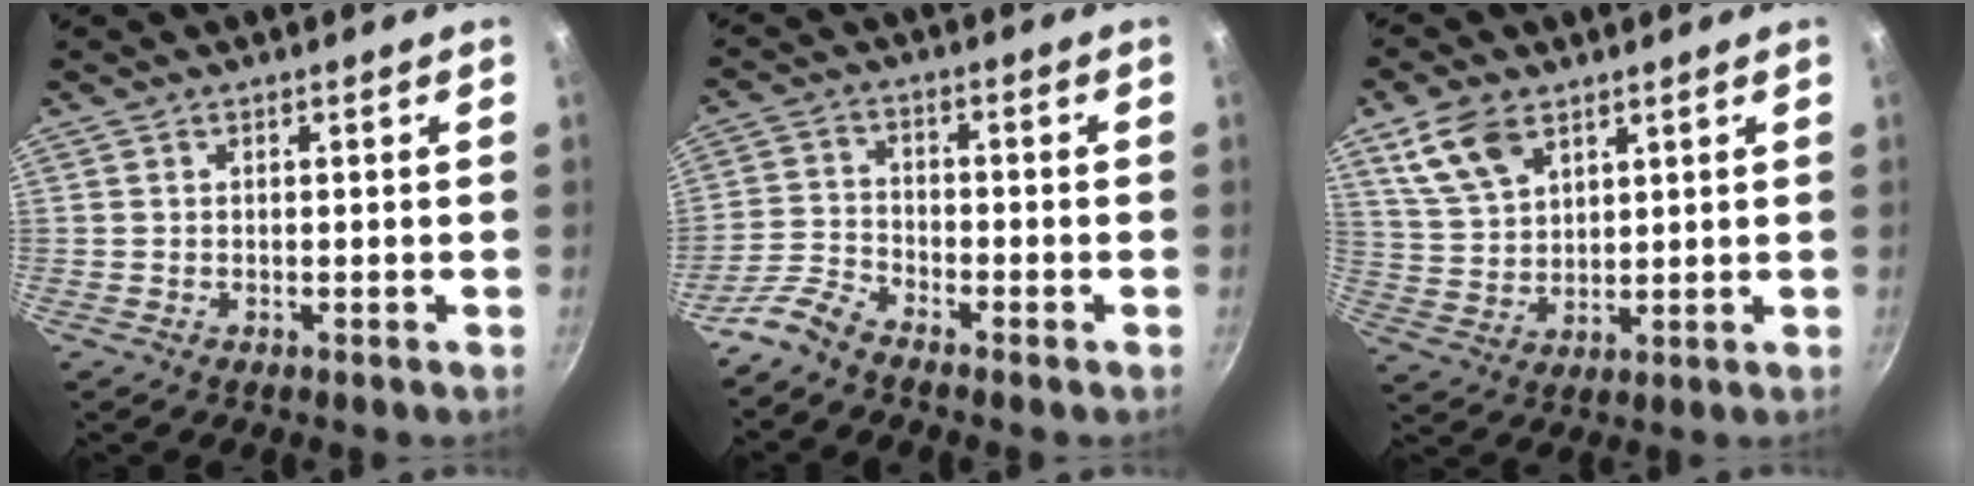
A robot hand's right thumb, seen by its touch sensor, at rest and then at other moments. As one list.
[{"total": 4.8, "force": [-4.3, 1.4, 1.5], "torque": [-0.037, 0.032, -0.102]}, {"total": 9.7, "force": [5.4, 5.6, 5.6], "torque": [-0.098, -0.015, 0.116]}]